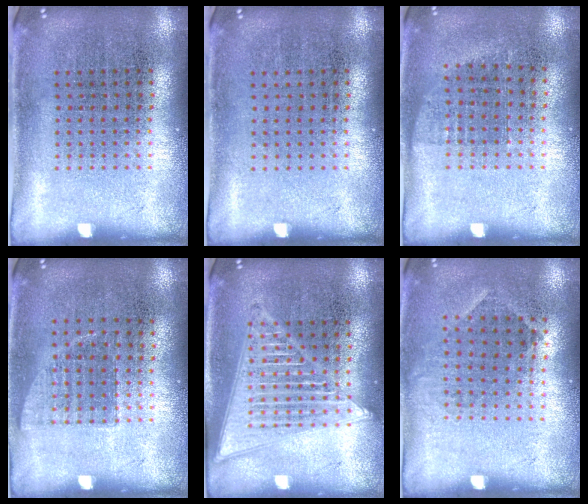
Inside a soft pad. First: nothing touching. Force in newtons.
{"total": 0.0}
{"total": 0.7, "press": 0.7, "slide": 0.3}
{"total": 0.6, "press": 0.6, "slide": 0.2}
{"total": 2.7, "press": 2.7, "slide": 0.2}
{"total": 0.9, "press": 0.6, "slide": 0.6}